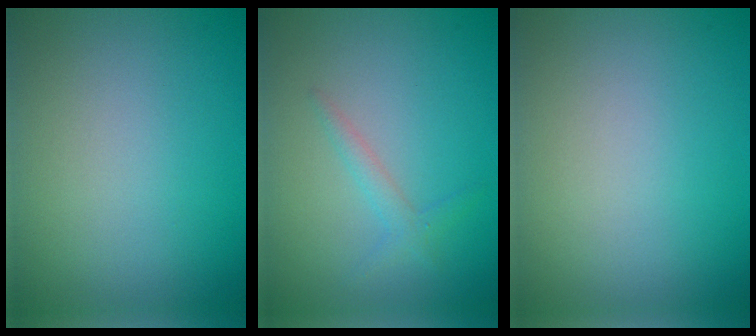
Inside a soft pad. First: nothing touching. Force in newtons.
{"total": 1.5, "press": 1.5, "slide": 0.1}
{"total": 0.0}